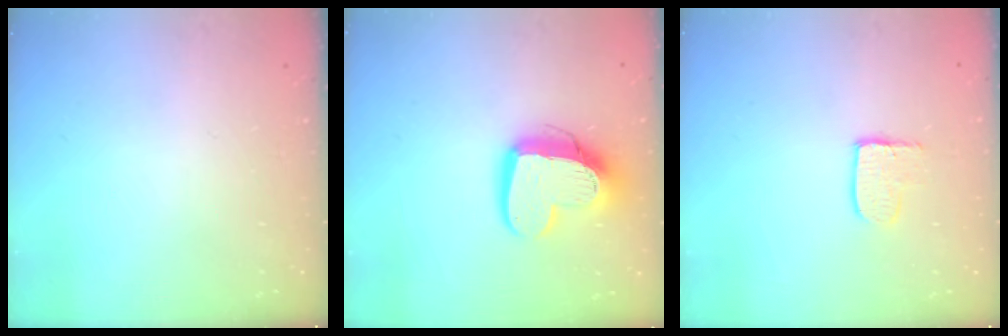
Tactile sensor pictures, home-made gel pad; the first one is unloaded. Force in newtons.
{"total": 14.9, "press": 14.8, "slide": 1.5}
{"total": 5.5, "press": 5.5, "slide": 0.4}